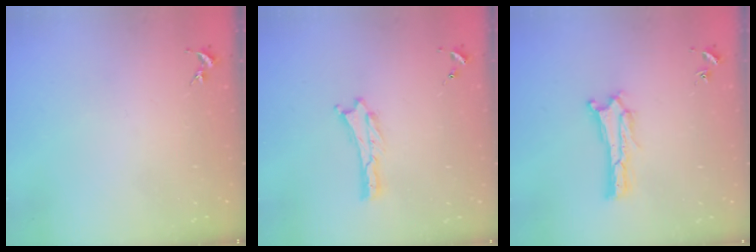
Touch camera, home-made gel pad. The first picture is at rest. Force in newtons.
{"total": 0.0}
{"total": 0.6, "press": 0.5, "slide": 0.2}